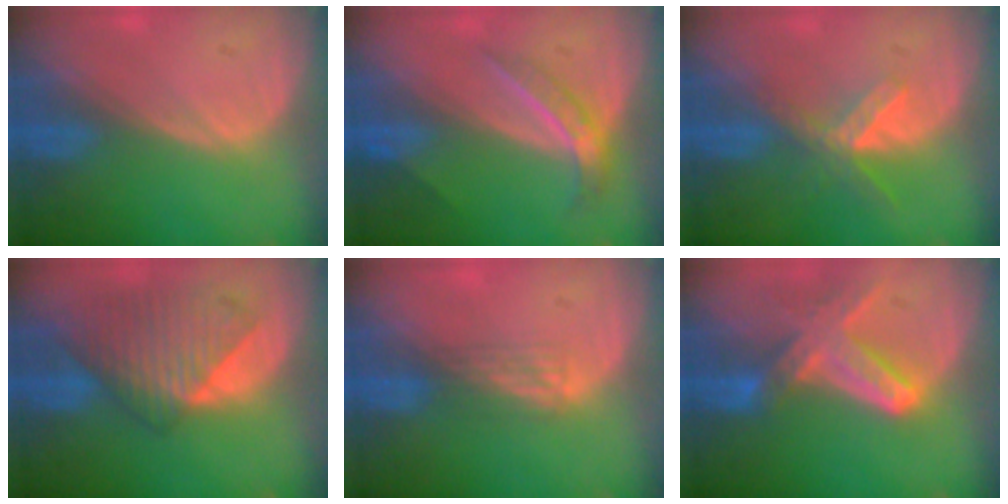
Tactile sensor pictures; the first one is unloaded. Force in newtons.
{"total": 4.6, "press": 4.1, "slide": 2.3}
{"total": 5.5, "press": 4.9, "slide": 2.6}
{"total": 8.9, "press": 8.0, "slide": 3.7}
{"total": 2.2, "press": 1.8, "slide": 1.2}
{"total": 8.0, "press": 7.0, "slide": 3.8}